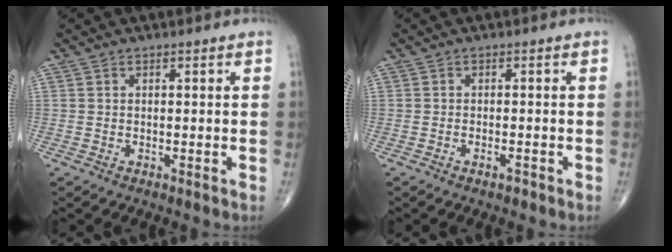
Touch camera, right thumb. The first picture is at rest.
{"total": 1.2, "force": [-0.9, 0.4, 0.8], "torque": [-0.014, 0.002, -0.015]}